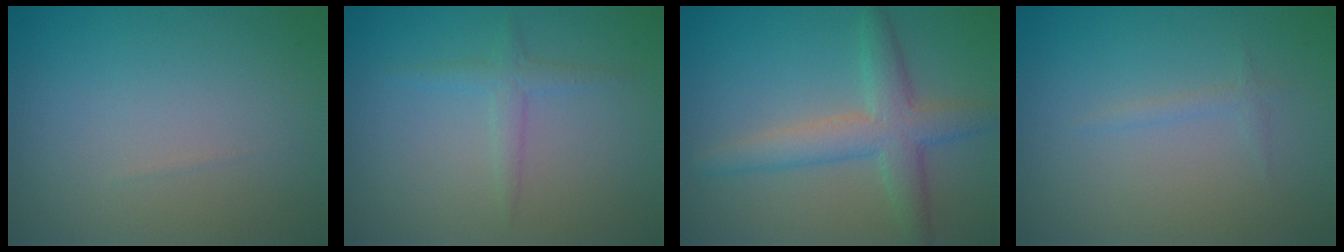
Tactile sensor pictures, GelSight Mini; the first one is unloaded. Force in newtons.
{"total": 1.7, "press": 1.7, "slide": 0.0}
{"total": 4.8, "press": 4.8, "slide": 0.1}
{"total": 0.8, "press": 0.8, "slide": 0.1}